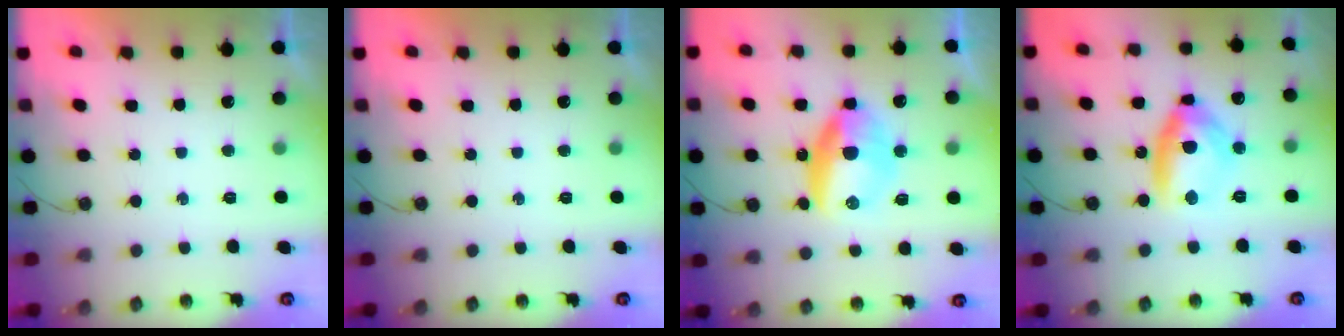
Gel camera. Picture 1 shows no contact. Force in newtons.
{"total": 0.0}
{"total": 10.5, "press": 10.3, "slide": 1.6}
{"total": 12.1, "press": 12.1, "slide": 1.2}